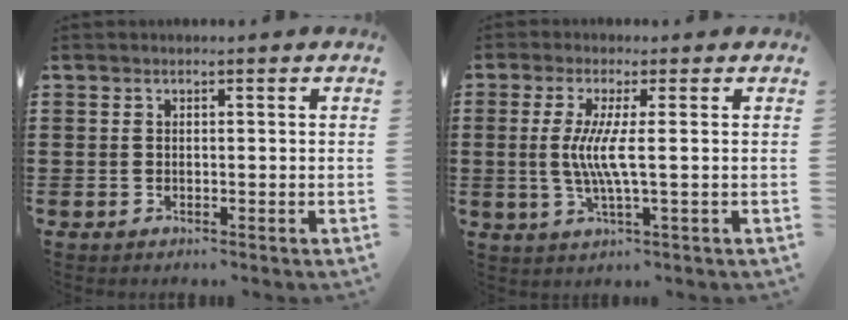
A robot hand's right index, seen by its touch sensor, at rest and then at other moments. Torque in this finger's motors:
{"motor_torque": [0.86, 0.40, 0.46, 0.19]}